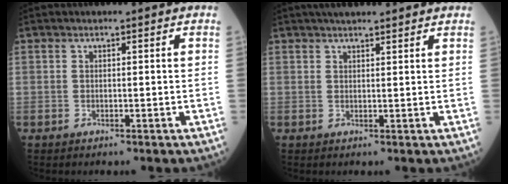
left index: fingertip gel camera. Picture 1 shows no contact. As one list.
[{"total": 5.8, "force": [5.0, 0.8, 2.8], "torque": [-0.036, 0.028, 0.071]}]